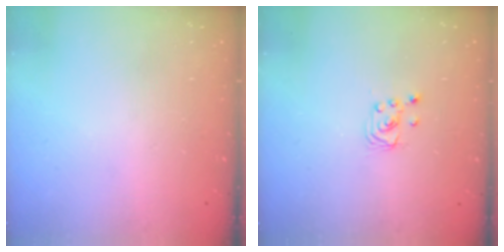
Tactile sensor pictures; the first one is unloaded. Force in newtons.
{"total": 2.0, "press": 2.0, "slide": 0.2}